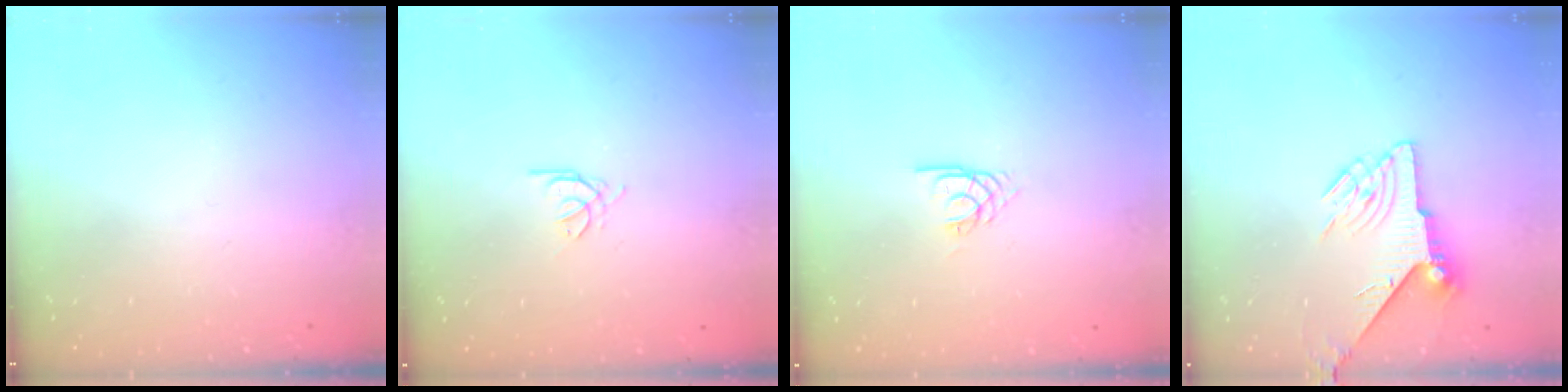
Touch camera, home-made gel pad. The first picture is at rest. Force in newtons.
{"total": 1.2, "press": 1.1, "slide": 0.4}
{"total": 2.1, "press": 2.1, "slide": 0.2}
{"total": 7.0, "press": 7.0, "slide": 0.7}